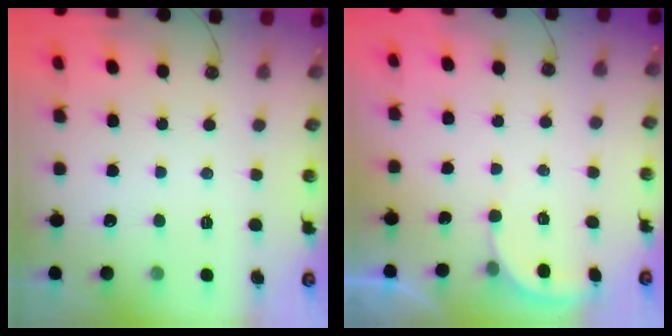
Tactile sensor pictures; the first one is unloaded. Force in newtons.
{"total": 2.6, "press": 2.6, "slide": 0.2}